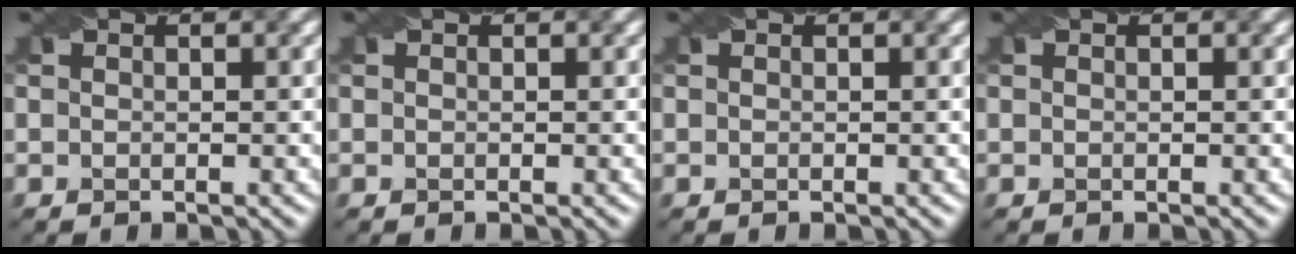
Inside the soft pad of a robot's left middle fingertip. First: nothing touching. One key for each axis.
{"total": 0.0}
{"total": 0.0}
{"total": 0.0}